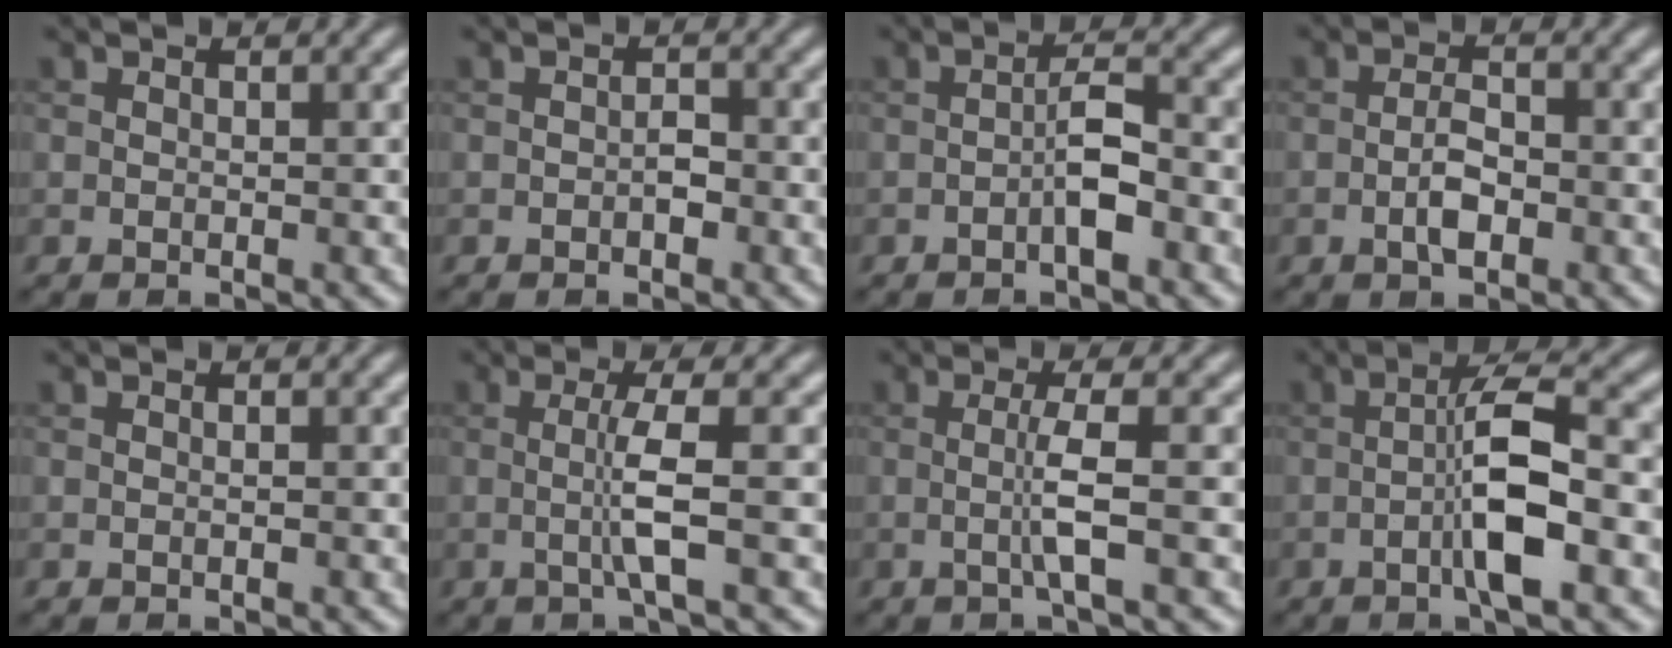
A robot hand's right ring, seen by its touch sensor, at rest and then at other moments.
{"total": 1.1, "force": [-0.3, 0.6, 0.8], "torque": [-0.012, 0.002, -0.006]}
{"total": 2.6, "force": [-0.9, 0.6, 2.4], "torque": [-0.041, 0.008, -0.019]}
{"total": 2.5, "force": [-0.8, 1.0, 2.1], "torque": [-0.039, 0.001, -0.019]}
{"total": 0.0}
{"total": 3.4, "force": [-0.1, 0.4, 3.4], "torque": [-0.064, -0.006, -0.005]}
{"total": 2.9, "force": [-0.1, 0.3, 2.9], "torque": [-0.057, -0.007, -0.007]}
{"total": 5.6, "force": [-1.2, 1.0, 5.4], "torque": [-0.096, 0.014, -0.027]}